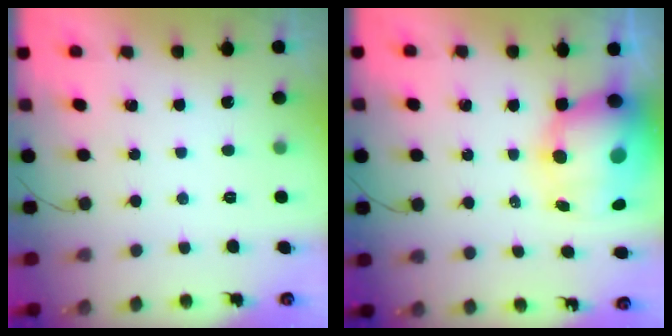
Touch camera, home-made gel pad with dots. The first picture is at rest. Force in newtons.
{"total": 15.1, "press": 14.6, "slide": 3.7}